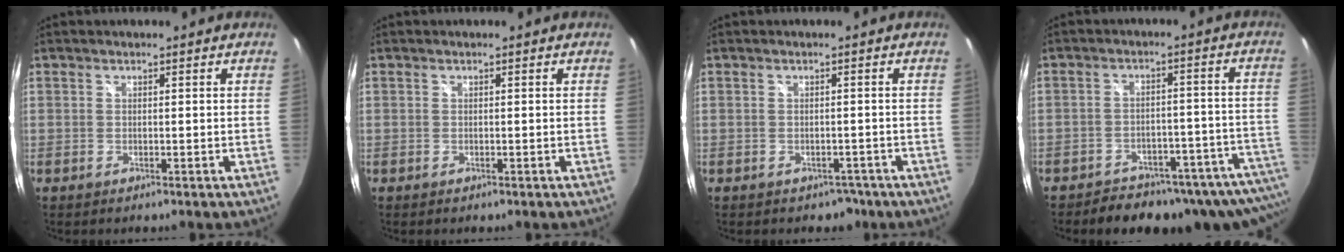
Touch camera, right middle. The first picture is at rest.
{"total": 0.0}
{"total": 3.2, "force": [-2.1, 2.3, 0.7], "torque": [-0.010, 0.004, -0.019]}
{"total": 20.6, "force": [-17.6, 6.7, 8.3], "torque": [-0.092, 0.004, -0.203]}